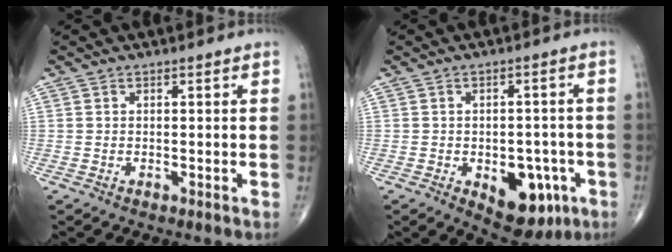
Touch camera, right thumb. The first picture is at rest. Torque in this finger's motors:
{"motor_torque": [1.86, 1.46, 0.59, -0.78, 0.10]}